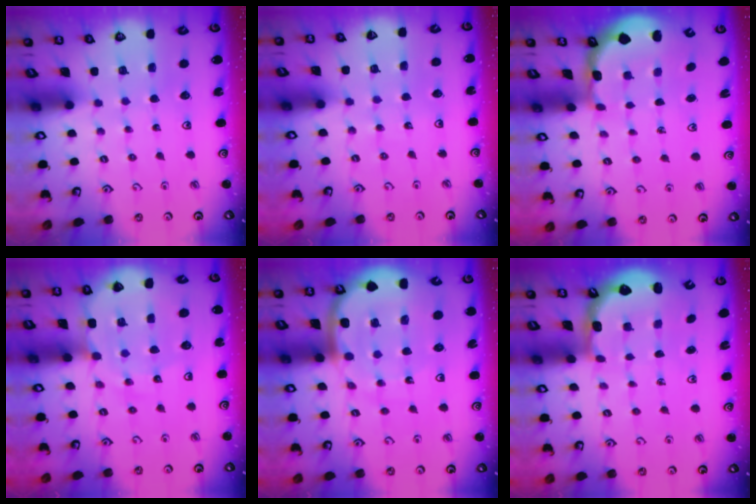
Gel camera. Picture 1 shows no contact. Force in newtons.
{"total": 2.7, "press": 2.7, "slide": 0.3}
{"total": 1.8, "press": 1.7, "slide": 0.5}
{"total": 10.1, "press": 10.1, "slide": 1.3}
{"total": 11.3, "press": 11.2, "slide": 1.3}
{"total": 2.6, "press": 2.2, "slide": 1.4}